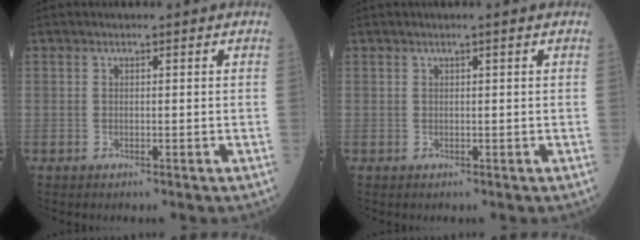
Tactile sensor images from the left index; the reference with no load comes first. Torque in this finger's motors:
{"motor_torque": [-0.21, 0.08, 0.01, 0.00]}